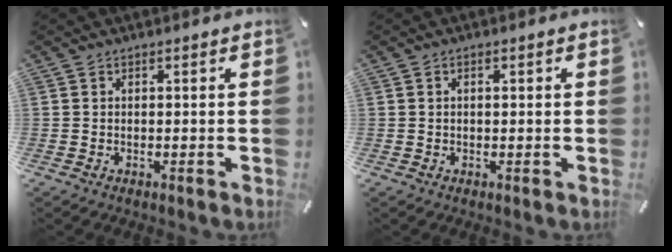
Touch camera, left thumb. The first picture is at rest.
{"total": 0.8, "force": [0.1, 0.5, 0.6], "torque": [-0.012, 0.005, 0.001]}